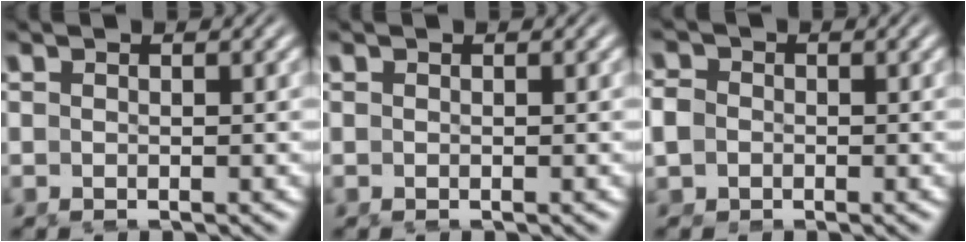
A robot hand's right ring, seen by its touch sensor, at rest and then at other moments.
{"total": 0.0}
{"total": 2.8, "force": [-0.3, 2.6, 1.0], "torque": [-0.036, -0.013, -0.002]}